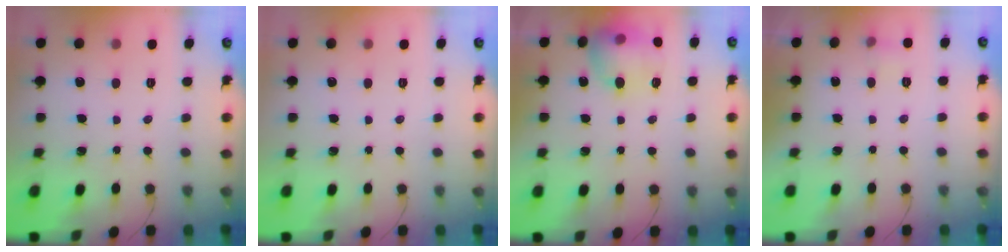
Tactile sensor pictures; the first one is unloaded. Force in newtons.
{"total": 0.0}
{"total": 14.8, "press": 14.7, "slide": 1.7}
{"total": 4.1, "press": 3.9, "slide": 1.2}